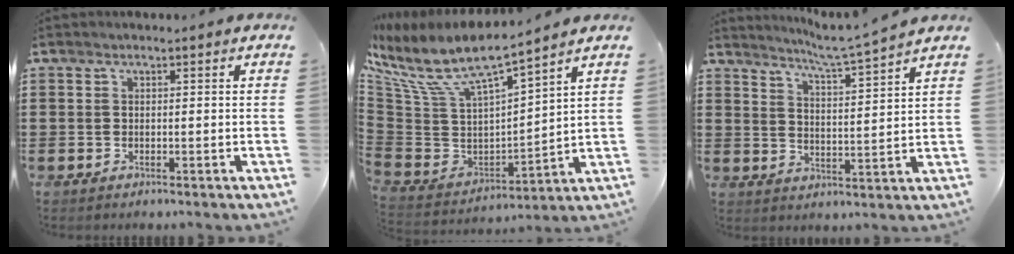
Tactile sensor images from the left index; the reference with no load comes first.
{"total": 9.2, "force": [6.4, 2.4, 6.2], "torque": [-0.149, -0.051, 0.106]}
{"total": 5.3, "force": [4.8, -0.9, 2.1], "torque": [-0.060, -0.031, 0.080]}